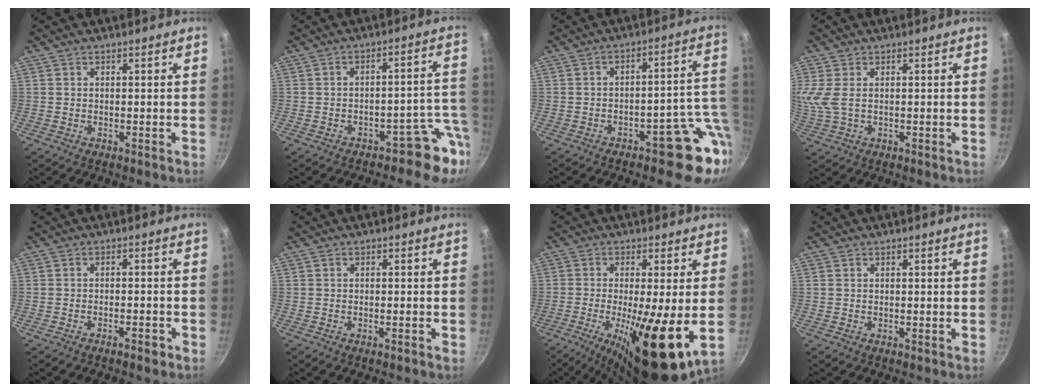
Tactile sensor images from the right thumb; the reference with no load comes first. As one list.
[{"total": 6.6, "force": [-4.4, 3.3, 3.6], "torque": [0.017, 0.055, -0.065]}, {"total": 12.0, "force": [-4.9, 5.4, 9.5], "torque": [-0.047, 0.045, -0.061]}, {"total": 5.1, "force": [0.9, 2.8, 4.1], "torque": [-0.095, 0.000, 0.021]}, {"total": 2.3, "force": [-1.7, 0.6, 1.5], "torque": [-0.022, 0.018, -0.023]}, {"total": 0.8, "force": [-0.5, 0.0, 0.6], "torque": [-0.019, 0.006, -0.010]}, {"total": 16.9, "force": [-3.2, 3.8, 16.2], "torque": [-0.269, -0.017, -0.046]}, {"total": 0.0}]